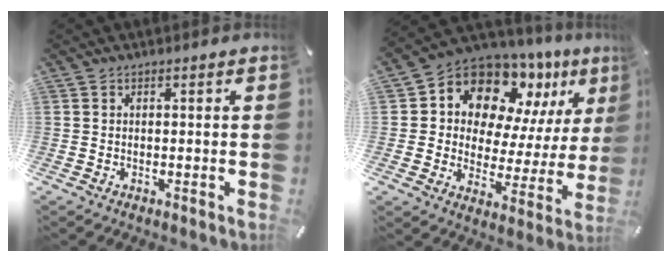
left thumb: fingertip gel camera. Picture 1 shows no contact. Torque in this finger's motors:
{"motor_torque": [2.07, 2.49, 1.51, -1.26, 0.20]}